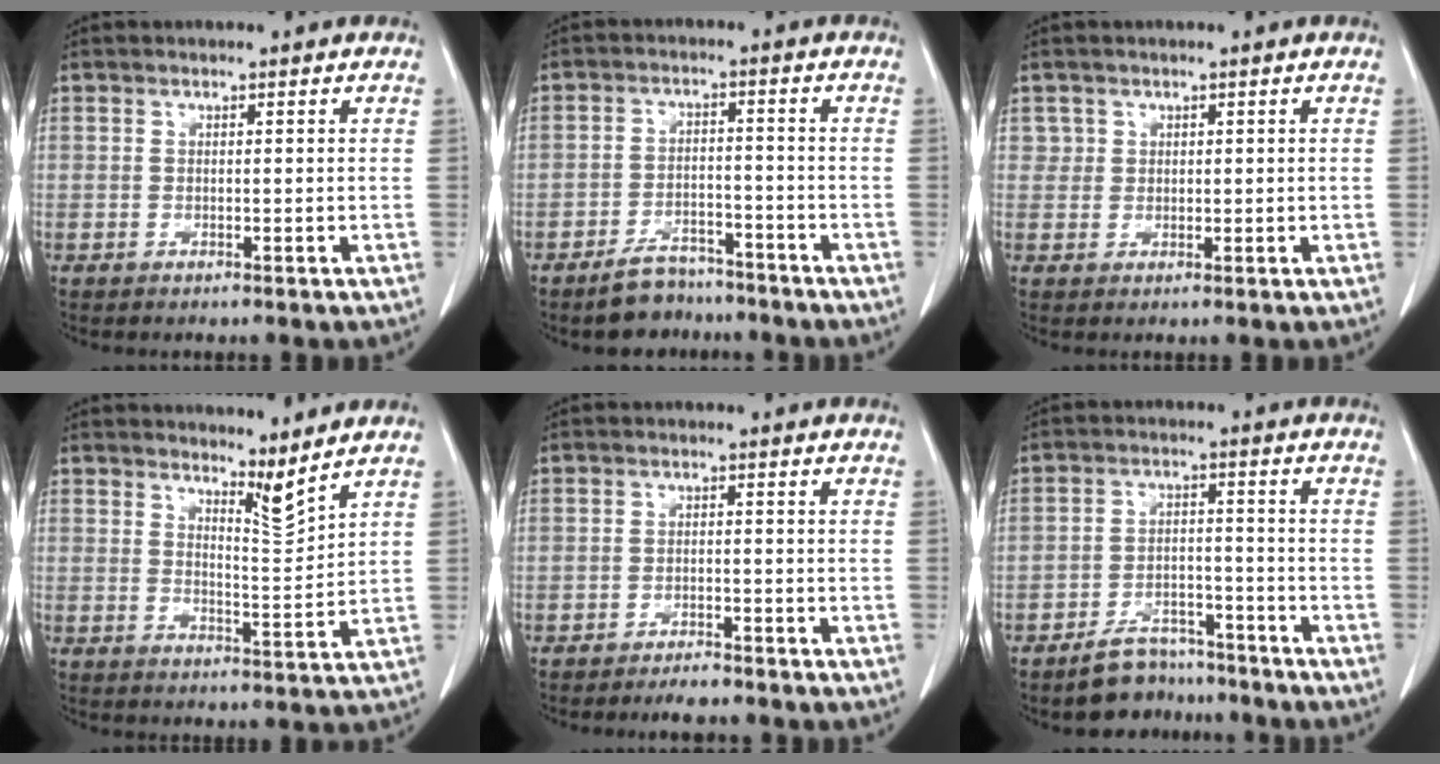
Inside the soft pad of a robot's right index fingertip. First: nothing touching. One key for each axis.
{"total": 5.7, "fx": -4.8, "fy": 2.7, "fz": 1.5, "tx": -0.026, "ty": 0.003, "tz": -0.073}
{"total": 2.1, "fx": 1.0, "fy": 1.8, "fz": -0.1, "tx": 0.019, "ty": -0.003, "tz": 0.009}
{"total": 4.0, "fx": 3.7, "fy": -0.3, "fz": 1.7, "tx": -0.032, "ty": -0.025, "tz": 0.067}
{"total": 3.0, "fx": -2.7, "fy": 0.6, "fz": 1.2, "tx": -0.016, "ty": -0.003, "tz": -0.039}
{"total": 6.4, "fx": -5.6, "fy": 2.9, "fz": 1.1, "tx": -0.013, "ty": 0.008, "tz": -0.088}